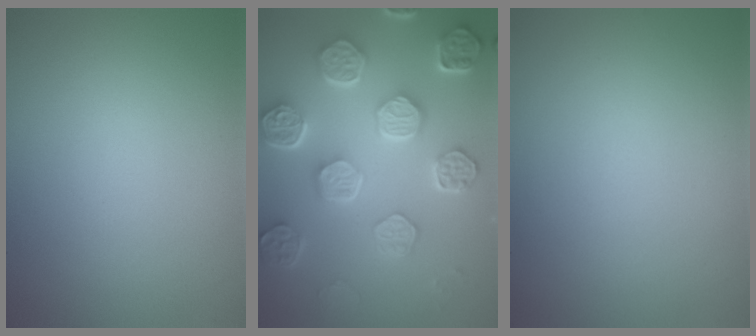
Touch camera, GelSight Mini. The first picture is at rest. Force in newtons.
{"total": 8.2, "press": 6.2, "slide": 5.4}
{"total": 0.0}